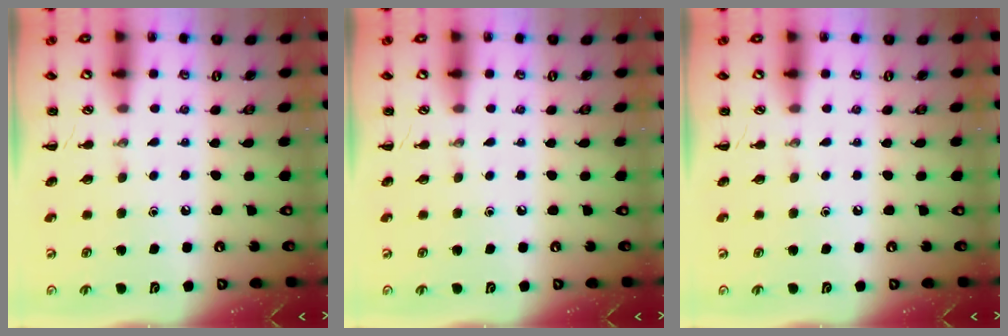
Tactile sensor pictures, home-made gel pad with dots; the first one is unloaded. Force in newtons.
{"total": 0.0}
{"total": 0.0}